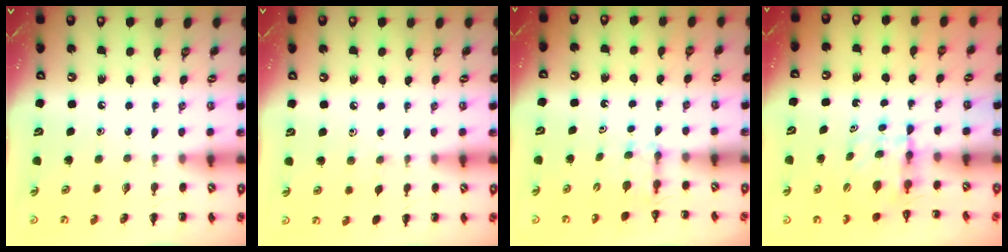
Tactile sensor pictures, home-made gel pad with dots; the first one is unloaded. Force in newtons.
{"total": 4.1, "press": 3.7, "slide": 1.7}
{"total": 2.7, "press": 2.5, "slide": 1.1}
{"total": 4.6, "press": 4.6, "slide": 0.1}